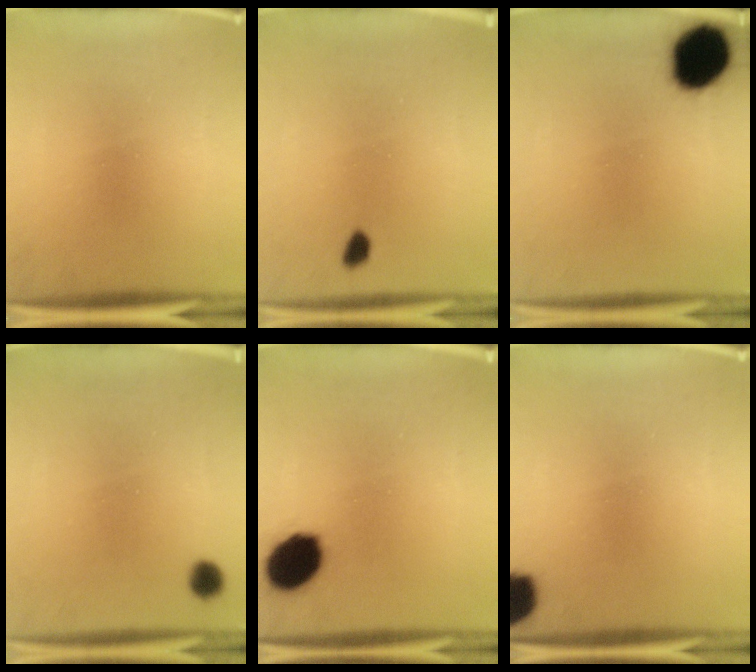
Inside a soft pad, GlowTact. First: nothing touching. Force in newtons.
{"total": 1.7}
{"total": 14.4}
{"total": 2.2}
{"total": 11.6}
{"total": 8.0}